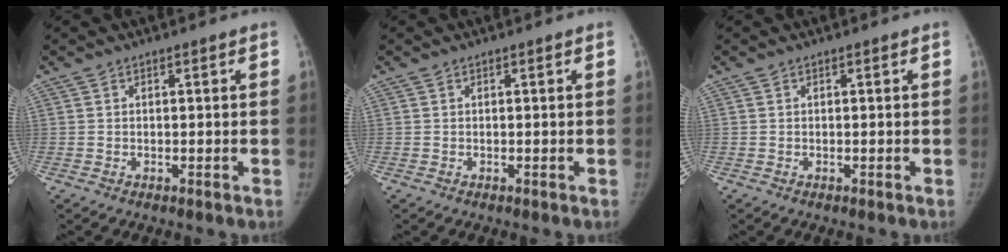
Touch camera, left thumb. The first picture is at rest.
{"total": 0.0}
{"total": 0.0}